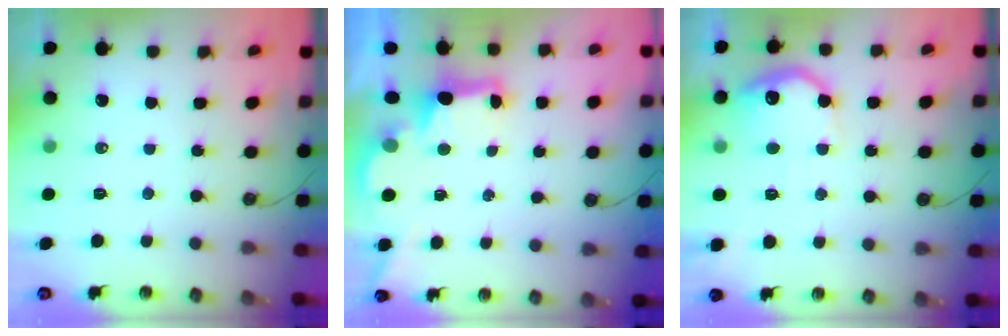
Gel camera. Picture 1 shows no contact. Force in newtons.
{"total": 2.8, "press": 2.6, "slide": 0.9}
{"total": 12.3, "press": 12.3, "slide": 0.6}